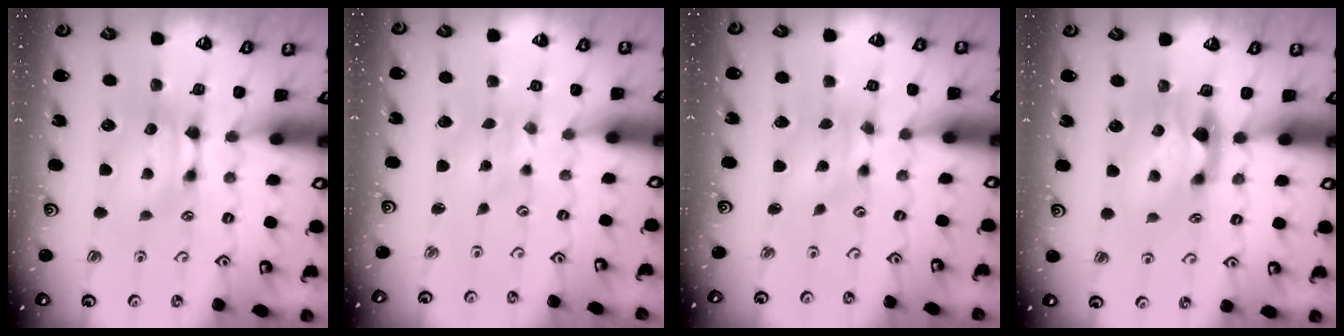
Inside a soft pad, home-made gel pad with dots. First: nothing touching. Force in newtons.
{"total": 4.6, "press": 4.5, "slide": 0.8}
{"total": 1.4, "press": 0.6, "slide": 1.3}
{"total": 2.2, "press": 1.9, "slide": 1.2}